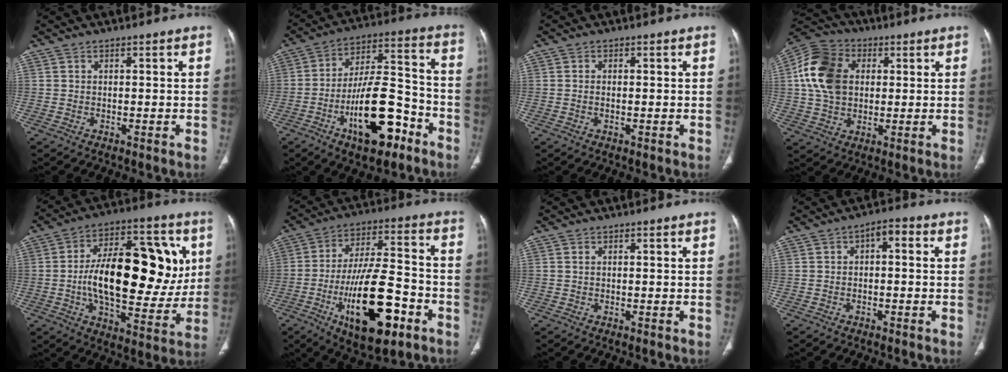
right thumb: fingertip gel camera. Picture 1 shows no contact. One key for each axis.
{"total": 18.5, "fx": -8.5, "fy": 7.8, "fz": 14.5, "tx": -0.215, "ty": 0.063, "tz": -0.134}
{"total": 0.9, "fx": -0.1, "fy": 0.4, "fz": 0.7, "tx": -0.023, "ty": 0.004, "tz": -0.003}
{"total": 14.2, "fx": 2.2, "fy": 10.5, "fz": 9.2, "tx": -0.167, "ty": 0.014, "tz": 0.033}
{"total": 26.2, "fx": 2.2, "fy": 12.6, "fz": 22.9, "tx": -0.320, "ty": 0.002, "tz": 0.030}
{"total": 21.4, "fx": -8.3, "fy": 8.4, "fz": 17.8, "tx": -0.287, "ty": 0.036, "tz": -0.125}
{"total": 0.0}
{"total": 3.3, "fx": 0.3, "fy": 1.8, "fz": 2.8, "tx": -0.033, "ty": 0.017, "tz": -0.006}